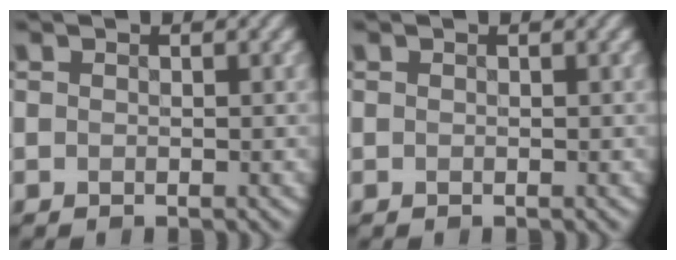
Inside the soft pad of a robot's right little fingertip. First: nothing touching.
{"total": 0.0}